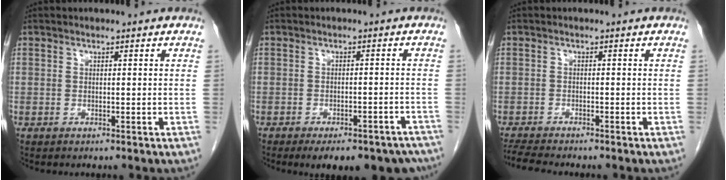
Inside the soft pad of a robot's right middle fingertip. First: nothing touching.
{"total": 13.4, "force": [-10.9, 5.1, 5.9], "torque": [-0.061, 0.013, -0.126]}
{"total": 4.7, "force": [-4.4, 0.0, 1.8], "torque": [-0.037, -0.018, -0.074]}